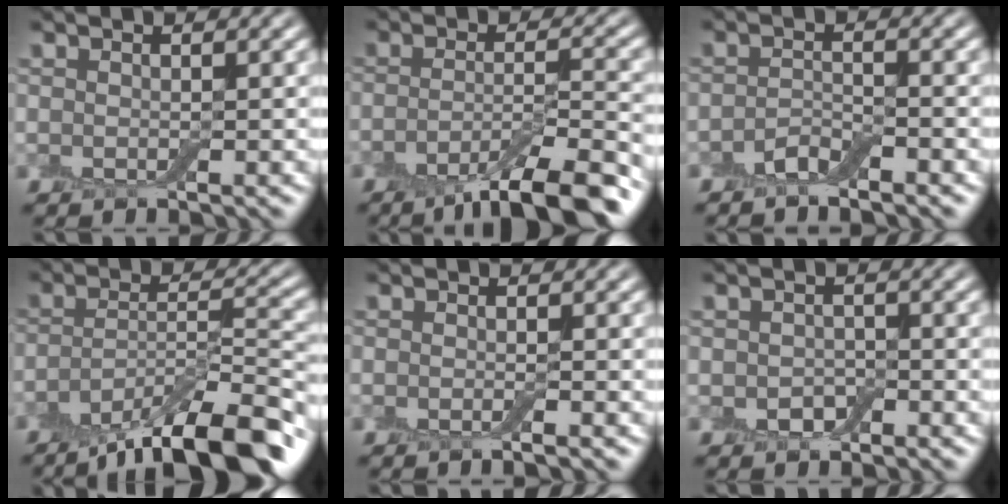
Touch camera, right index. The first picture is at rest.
{"total": 8.2, "force": [-5.2, 2.0, 6.1], "torque": [-0.086, -0.001, -0.089]}
{"total": 1.9, "force": [-1.5, 0.5, 1.0], "torque": [-0.022, 0.004, -0.032]}
{"total": 10.8, "force": [-7.4, 2.9, 7.2], "torque": [-0.111, -0.002, -0.129]}
{"total": 0.9, "force": [-0.4, 0.1, 0.8], "torque": [-0.011, -0.004, -0.010]}
{"total": 1.5, "force": [-0.6, 1.1, 0.8], "torque": [-0.014, -0.002, -0.013]}